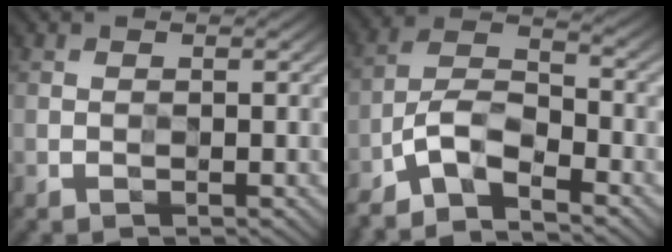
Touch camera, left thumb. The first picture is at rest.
{"total": 8.9, "force": [-6.1, 2.7, 5.9], "torque": [-0.111, 0.000, -0.132]}